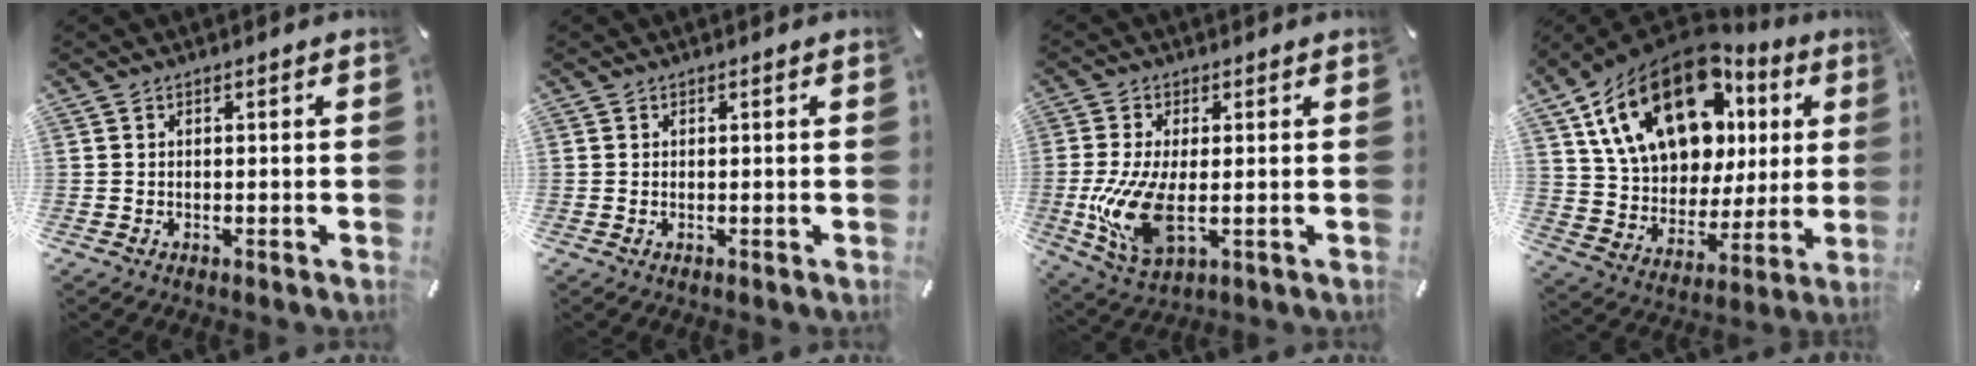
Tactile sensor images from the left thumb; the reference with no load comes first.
{"total": 0.0}
{"total": 12.8, "force": [-1.1, 5.9, 11.3], "torque": [-0.263, -0.029, -0.018]}
{"total": 22.8, "force": [11.3, 14.1, 13.9], "torque": [-0.249, -0.057, 0.203]}